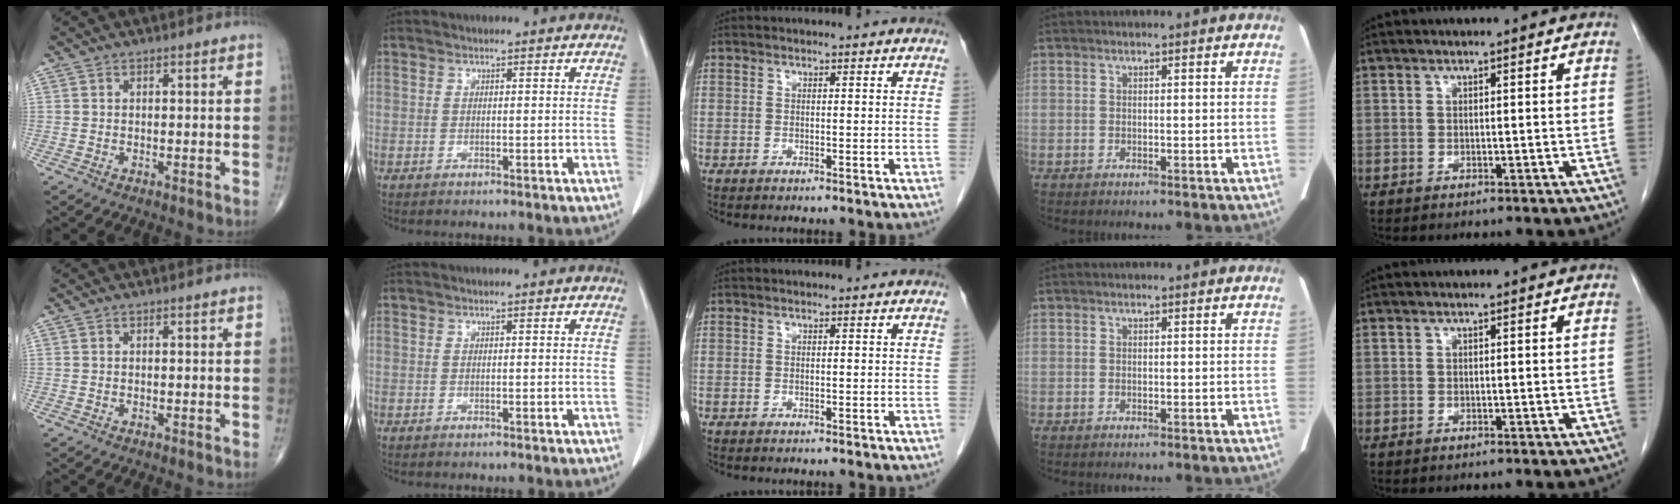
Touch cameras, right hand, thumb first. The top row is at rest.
{}